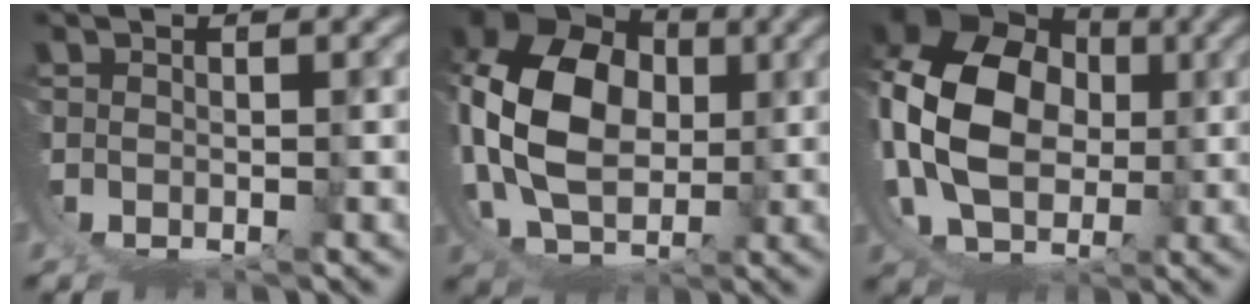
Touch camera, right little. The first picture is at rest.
{"total": 12.4, "force": [4.0, 8.3, 8.2], "torque": [-0.201, -0.032, 0.091]}
{"total": 14.2, "force": [4.0, 10.3, 8.9], "torque": [-0.223, -0.038, 0.086]}